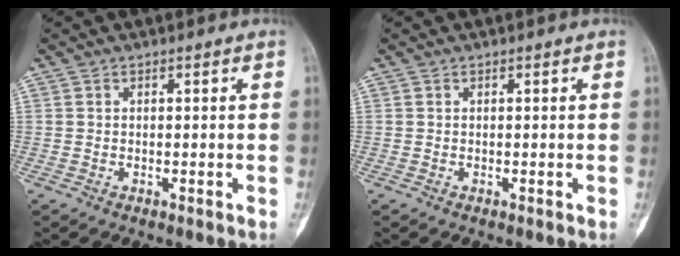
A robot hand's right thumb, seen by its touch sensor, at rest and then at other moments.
{"total": 0.0}